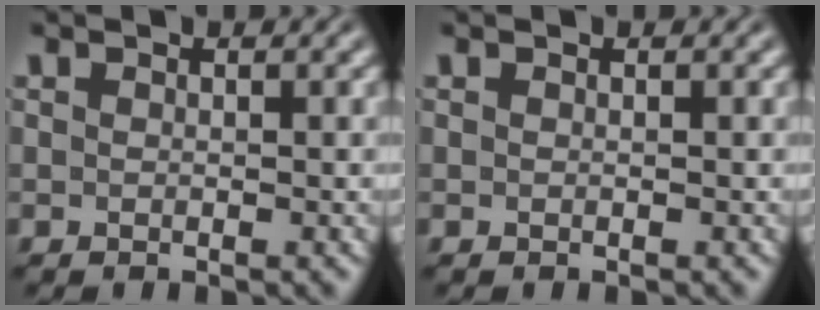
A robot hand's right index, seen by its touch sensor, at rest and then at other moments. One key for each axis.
{"total": 0.0}